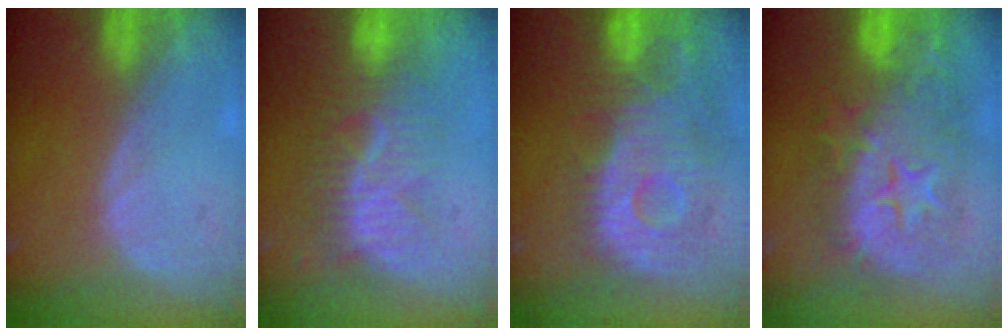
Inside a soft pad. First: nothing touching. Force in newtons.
{"total": 8.6, "press": 7.7, "slide": 3.6}
{"total": 12.1, "press": 10.8, "slide": 5.4}
{"total": 12.6, "press": 12.6, "slide": 1.0}